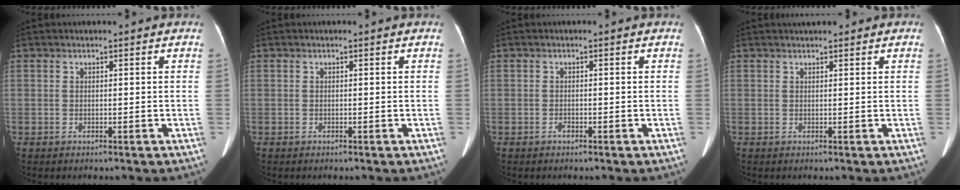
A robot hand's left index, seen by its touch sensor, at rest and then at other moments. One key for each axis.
{"total": 0.0}
{"total": 0.5, "fx": -0.4, "fy": 0.2, "fz": 0.3, "tx": -0.008, "ty": -0.001, "tz": -0.004}
{"total": 2.6, "fx": 2.1, "fy": 0.7, "fz": 1.3, "tx": -0.016, "ty": 0.022, "tz": 0.029}